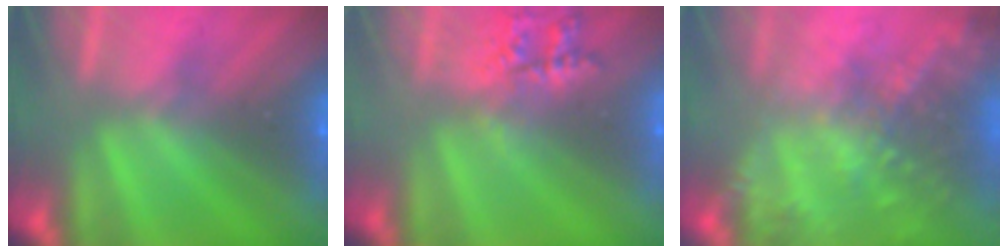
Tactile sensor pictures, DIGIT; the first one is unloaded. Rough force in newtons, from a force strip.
{"total": 2.2}
{"total": 8.1}